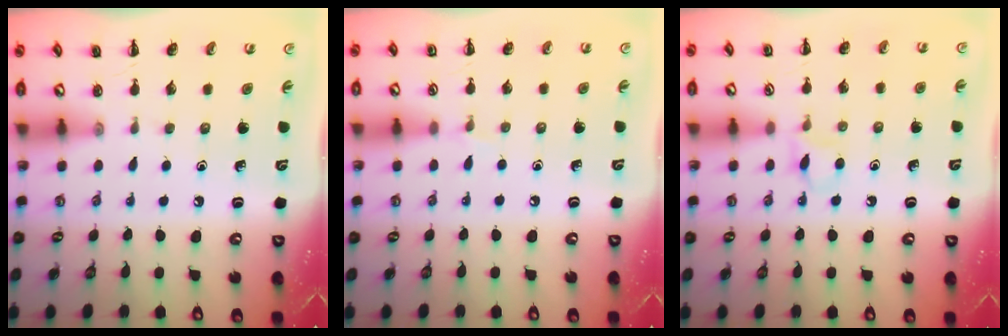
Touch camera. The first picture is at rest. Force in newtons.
{"total": 3.6, "press": 3.3, "slide": 1.3}
{"total": 3.9, "press": 3.6, "slide": 1.4}